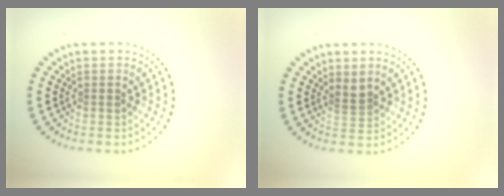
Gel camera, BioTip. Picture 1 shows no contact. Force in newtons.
{"total": 1.4, "press": 0.9, "slide": 1.1}